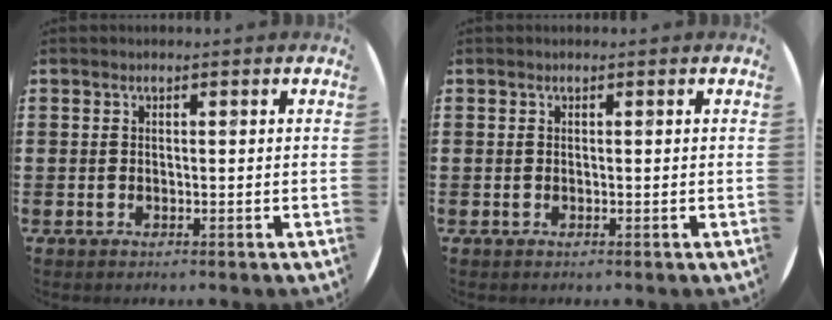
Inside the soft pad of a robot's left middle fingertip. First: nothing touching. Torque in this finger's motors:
{"motor_torque": [0.00, -0.18, -0.02, 0.01]}